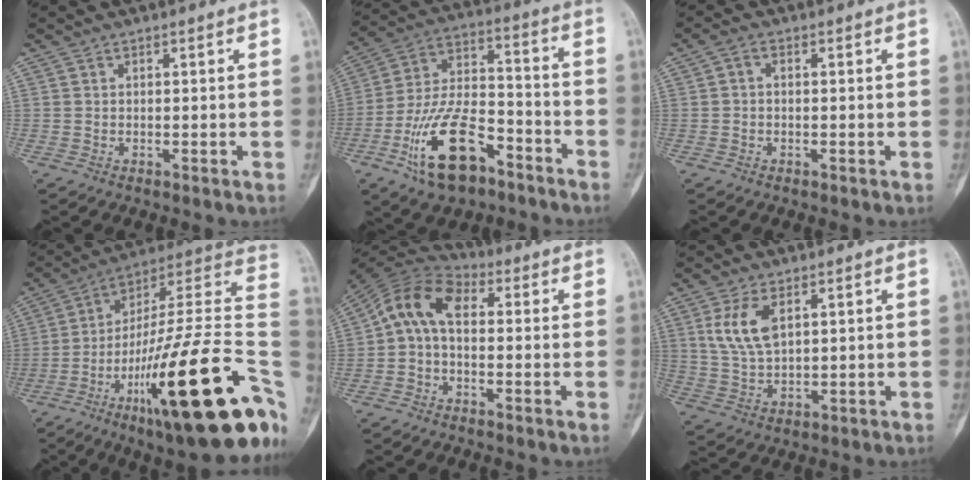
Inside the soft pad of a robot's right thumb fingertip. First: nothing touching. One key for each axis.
{"total": 17.7, "fx": -9.5, "fy": 8.5, "fz": 12.3, "tx": -0.221, "ty": 0.070, "tz": -0.167}
{"total": 1.6, "fx": 0.0, "fy": 1.0, "fz": 1.2, "tx": -0.017, "ty": 0.005, "tz": -0.005}
{"total": 33.5, "fx": -11.4, "fy": 7.7, "fz": 30.6, "tx": -0.384, "ty": 0.066, "tz": -0.180}
{"total": 9.7, "fx": 0.4, "fy": 6.1, "fz": 7.6, "tx": -0.133, "ty": 0.030, "tz": -0.011}
{"total": 7.8, "fx": 3.0, "fy": 3.9, "fz": 6.0, "tx": -0.115, "ty": -0.007, "tz": 0.067}